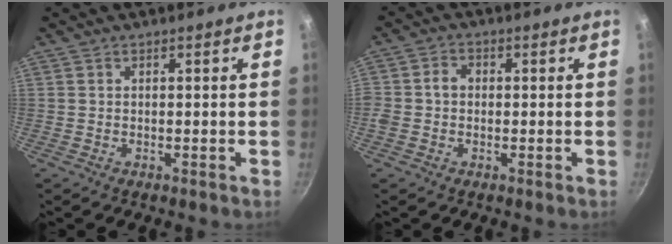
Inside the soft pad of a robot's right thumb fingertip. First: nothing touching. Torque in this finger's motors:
{"motor_torque": [0.91, 0.86, 0.42, 0.24, 0.02]}